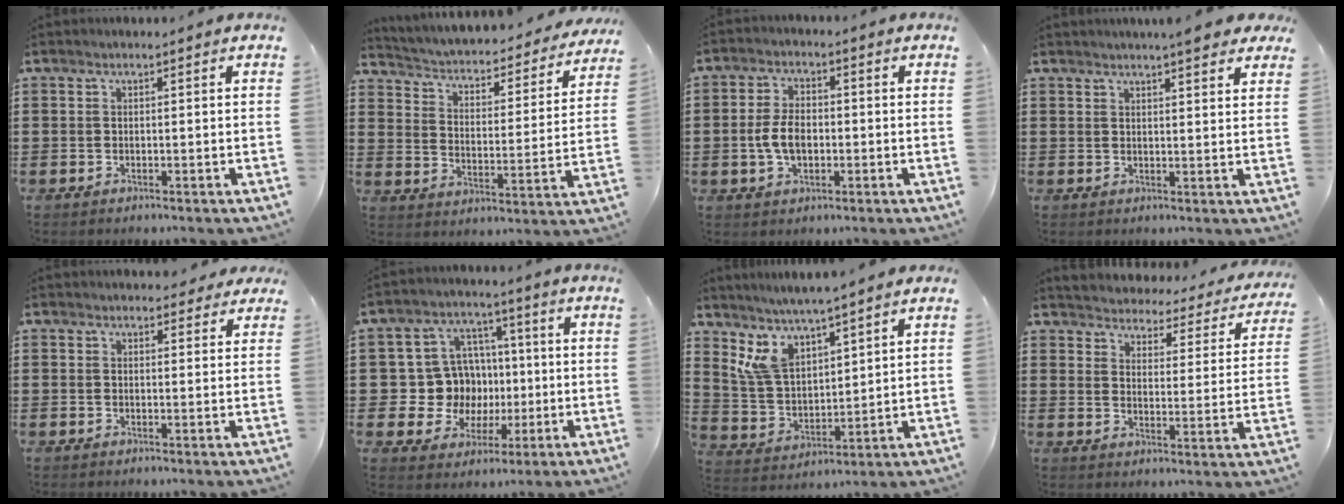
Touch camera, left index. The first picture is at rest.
{"total": 2.1, "force": [2.0, 0.4, 0.7], "torque": [-0.031, -0.030, 0.021]}
{"total": 5.5, "force": [-0.8, 3.2, 4.4], "torque": [-0.102, 0.001, -0.021]}
{"total": 3.9, "force": [3.4, 0.2, 1.8], "torque": [-0.036, -0.004, 0.061]}
{"total": 2.4, "force": [2.2, 0.9, 0.5], "torque": [0.000, -0.005, 0.038]}
{"total": 10.5, "force": [0.6, 10.1, 2.9], "torque": [-0.098, 0.004, 0.024]}
{"total": 7.3, "force": [5.7, 2.9, 3.6], "torque": [-0.094, -0.015, 0.106]}
{"total": 3.2, "force": [3.2, 0.0, -0.4], "torque": [-0.018, -0.033, 0.047]}